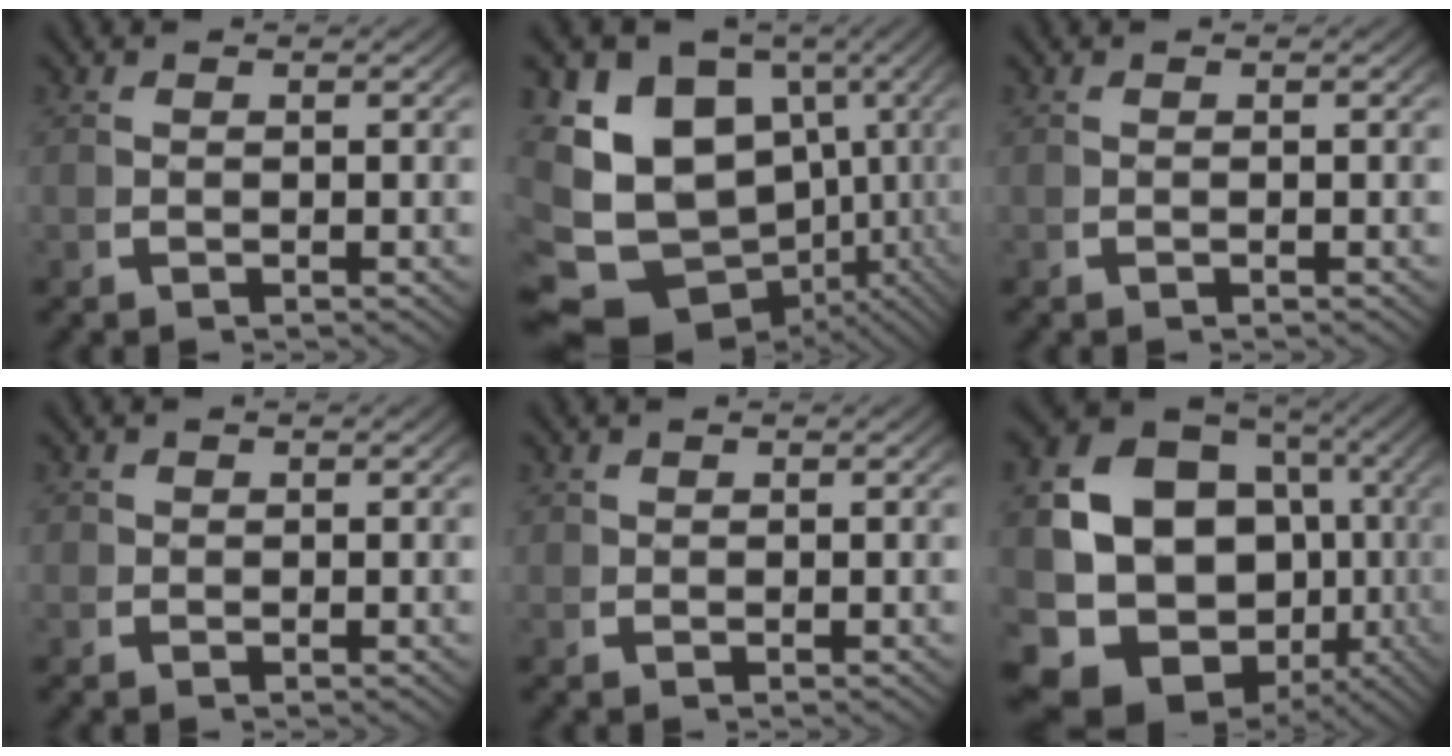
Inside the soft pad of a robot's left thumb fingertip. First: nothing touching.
{"total": 21.8, "force": [-3.4, 17.4, 12.7], "torque": [-0.274, -0.091, -0.030]}
{"total": 0.0}
{"total": 0.8, "force": [0.2, 0.7, 0.0], "torque": [0.001, -0.004, 0.002]}
{"total": 0.7, "force": [0.5, 0.5, 0.1], "torque": [0.002, -0.004, 0.009]}
{"total": 22.1, "force": [-2.0, 17.6, 13.2], "torque": [-0.291, -0.075, -0.019]}